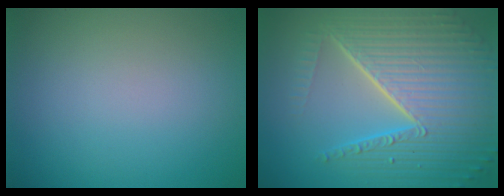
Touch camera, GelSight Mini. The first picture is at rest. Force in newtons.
{"total": 10.2, "press": 6.5, "slide": 7.8}